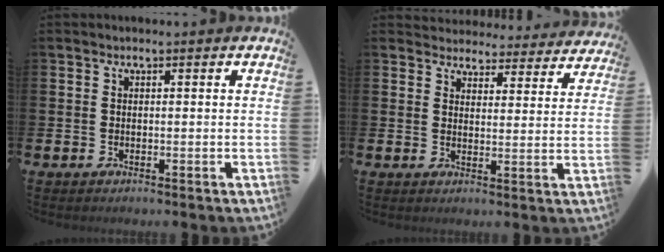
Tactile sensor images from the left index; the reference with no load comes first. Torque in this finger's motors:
{"motor_torque": [1.13, -1.01, 0.07, 0.00]}